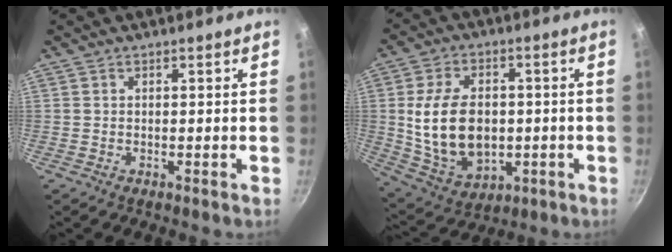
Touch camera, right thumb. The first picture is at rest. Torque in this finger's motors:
{"motor_torque": [-0.30, 1.09, 1.89, -0.29, 0.55]}